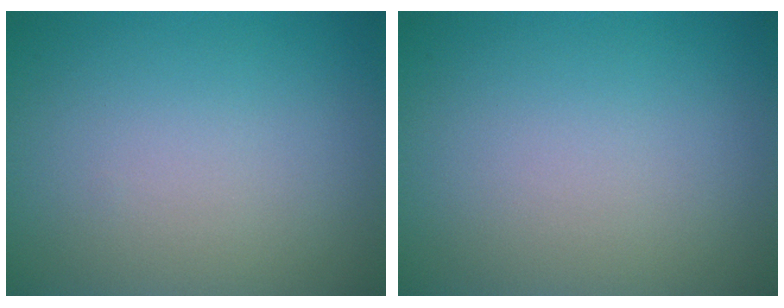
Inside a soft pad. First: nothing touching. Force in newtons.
{"total": 0.0}